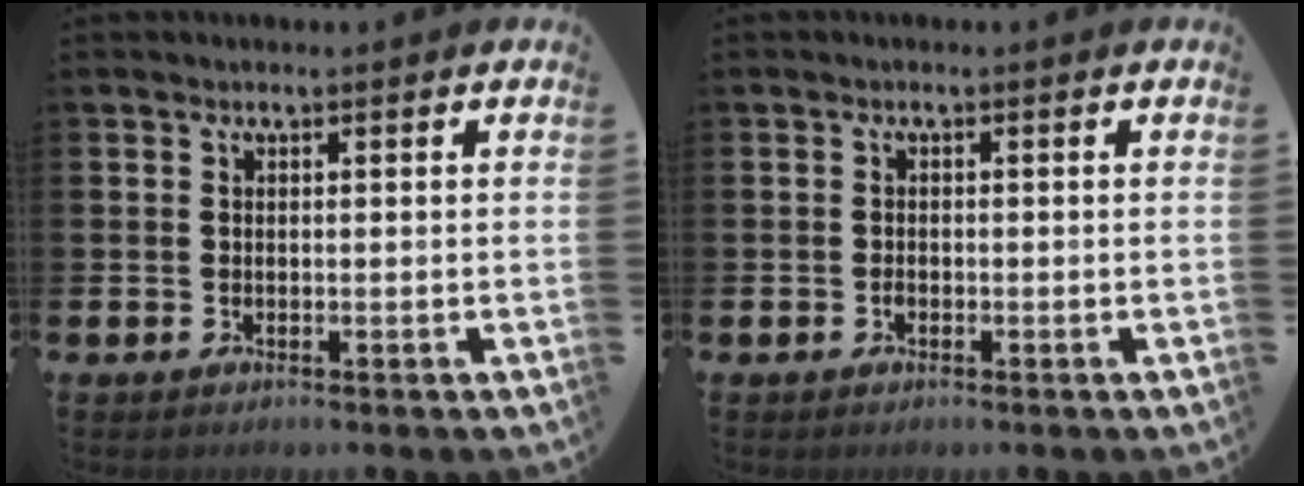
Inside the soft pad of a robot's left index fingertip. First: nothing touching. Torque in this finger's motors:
{"motor_torque": [0.04, 0.02, -0.01, 0.01]}